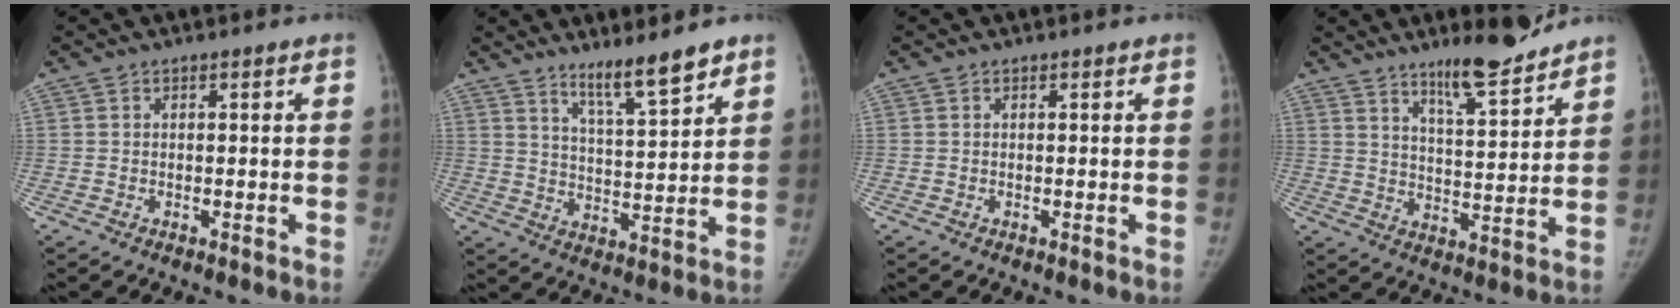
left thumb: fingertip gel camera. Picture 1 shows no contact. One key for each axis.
{"total": 8.9, "fx": 6.9, "fy": 1.1, "fz": 5.4, "tx": -0.085, "ty": -0.057, "tz": 0.125}
{"total": 0.0}
{"total": 10.6, "fx": 8.6, "fy": 1.7, "fz": 6.0, "tx": -0.083, "ty": -0.066, "tz": 0.143}